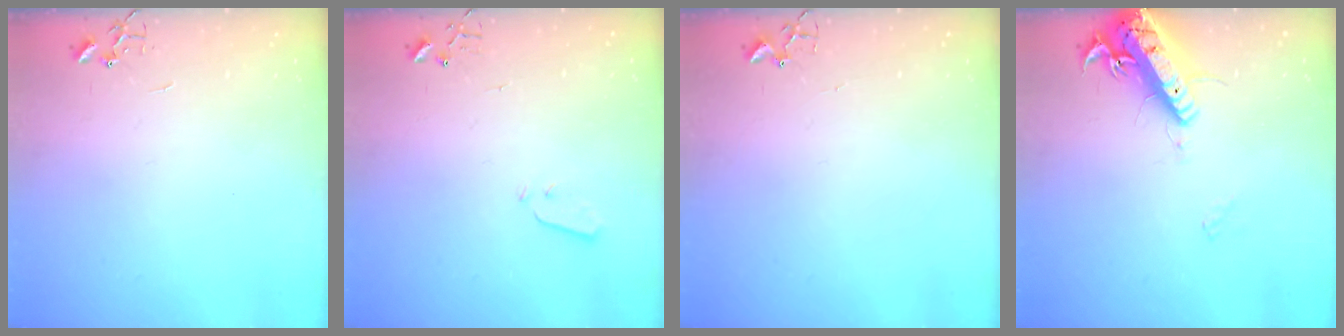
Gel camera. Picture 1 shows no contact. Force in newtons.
{"total": 3.0, "press": 2.9, "slide": 0.3}
{"total": 1.7, "press": 1.6, "slide": 0.2}
{"total": 17.1, "press": 16.8, "slide": 3.3}